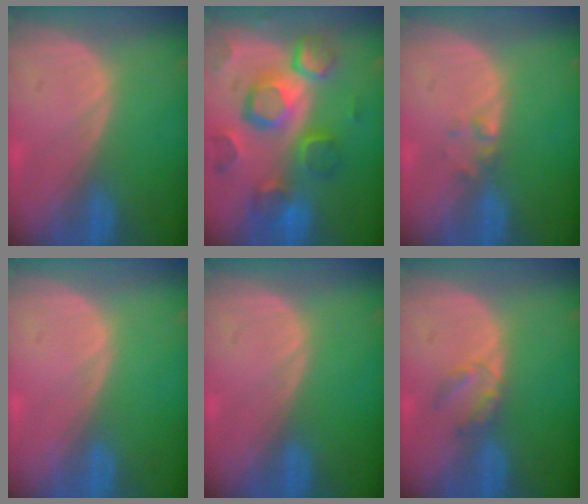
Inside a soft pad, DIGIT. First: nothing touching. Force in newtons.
{"total": 12.4, "press": 10.7, "slide": 6.2}
{"total": 1.4, "press": 1.3, "slide": 0.2}
{"total": 0.0}
{"total": 0.0}
{"total": 2.8, "press": 2.8, "slide": 0.3}